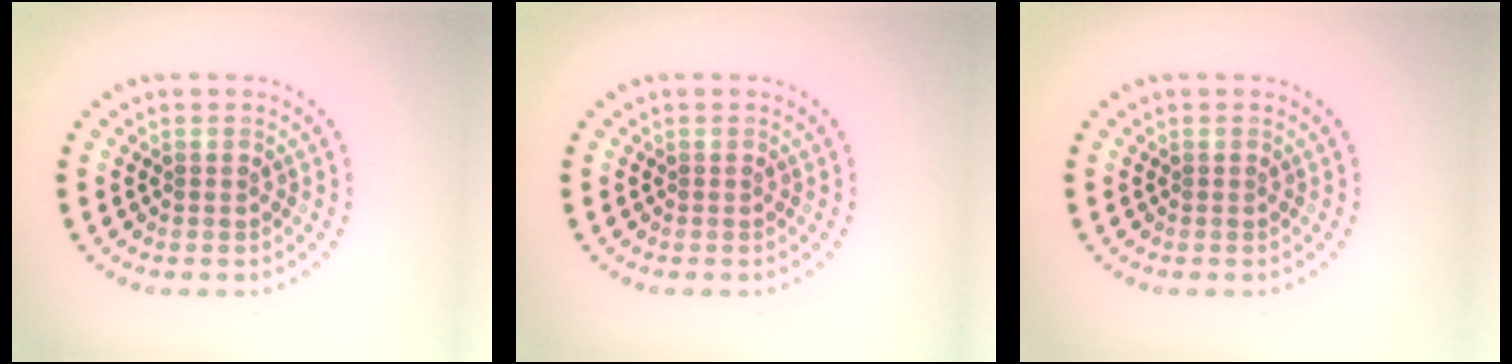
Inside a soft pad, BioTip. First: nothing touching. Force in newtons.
{"total": 0.0}
{"total": 0.0}